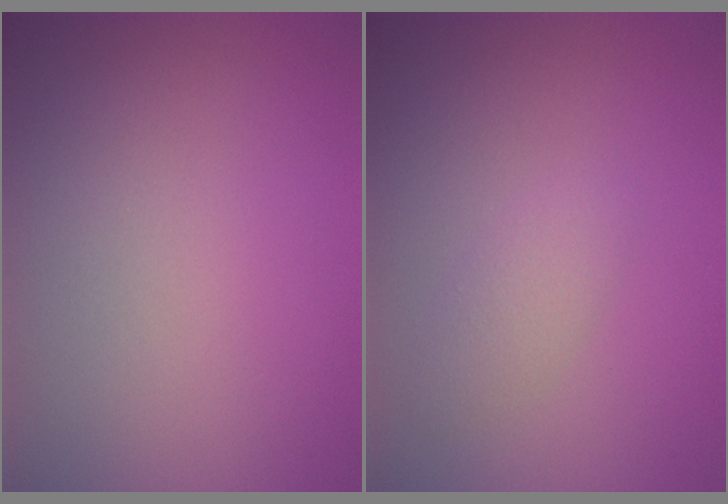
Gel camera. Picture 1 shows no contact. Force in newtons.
{"total": 1.5, "press": 1.5, "slide": 0.0}